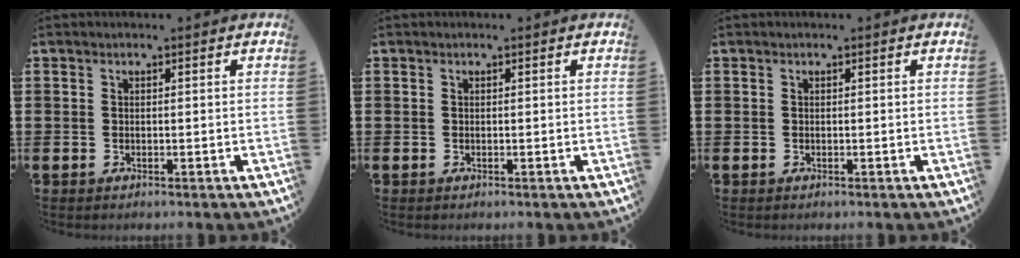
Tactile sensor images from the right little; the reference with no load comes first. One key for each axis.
{"total": 0.0}
{"total": 0.0}